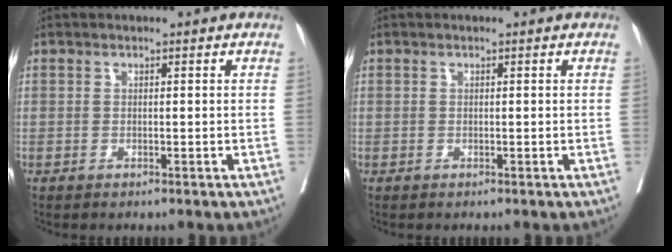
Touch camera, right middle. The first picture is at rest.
{"total": 0.0}